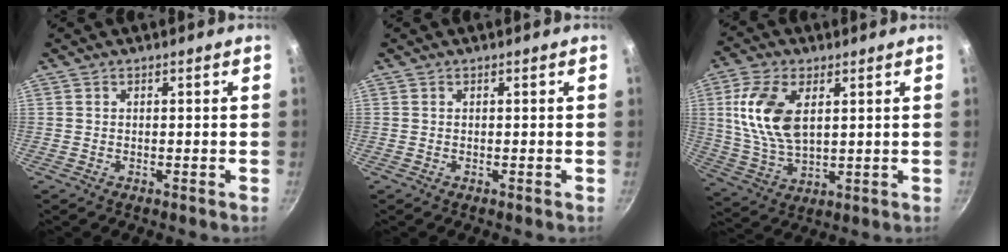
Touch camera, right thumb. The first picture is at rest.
{"total": 0.0}
{"total": 13.3, "force": [3.4, 7.4, 10.6], "torque": [-0.204, -0.013, 0.073]}